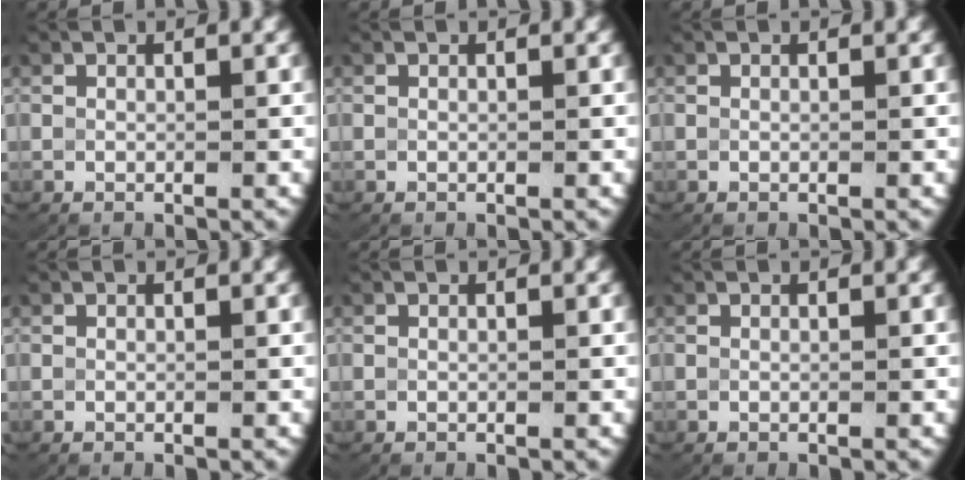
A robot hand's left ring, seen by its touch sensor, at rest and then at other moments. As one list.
[{"total": 0.0}, {"total": 0.0}, {"total": 0.0}, {"total": 0.0}, {"total": 0.0}]